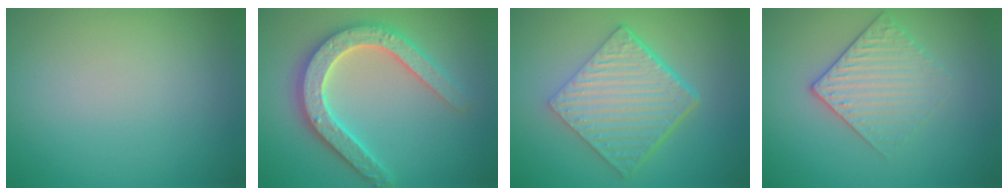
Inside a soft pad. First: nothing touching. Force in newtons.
{"total": 5.2, "press": 5.1, "slide": 1.0}
{"total": 7.1, "press": 4.7, "slide": 5.3}
{"total": 3.1, "press": 2.8, "slide": 1.3}